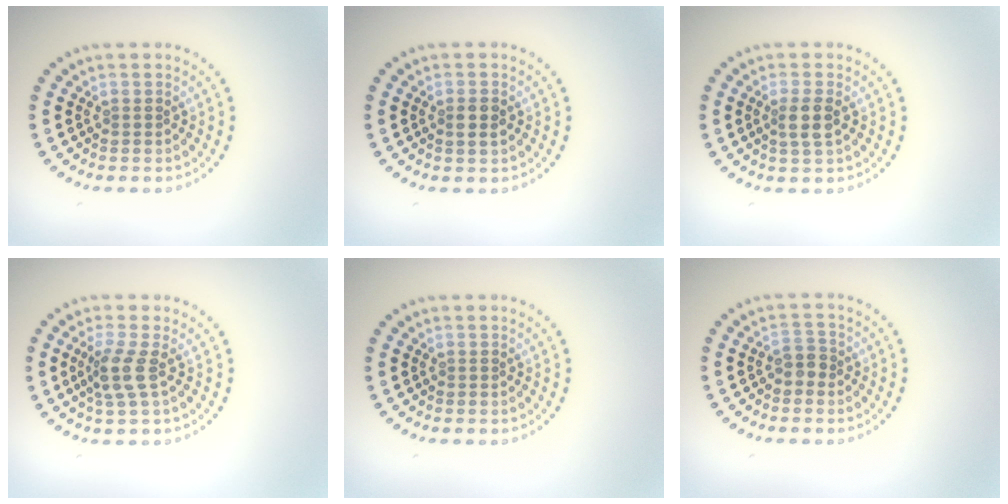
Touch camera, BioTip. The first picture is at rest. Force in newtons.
{"total": 1.5, "press": 1.4, "slide": 0.4}
{"total": 2.1, "press": 1.9, "slide": 0.8}
{"total": 2.6, "press": 2.0, "slide": 1.7}
{"total": 0.0}
{"total": 1.5, "press": 1.3, "slide": 0.7}